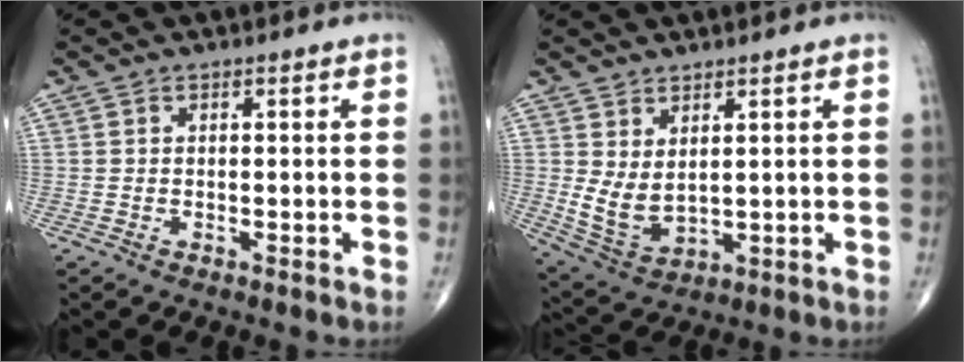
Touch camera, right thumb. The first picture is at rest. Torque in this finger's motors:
{"motor_torque": [-0.39, 1.74, 0.70, 0.41, 0.15]}